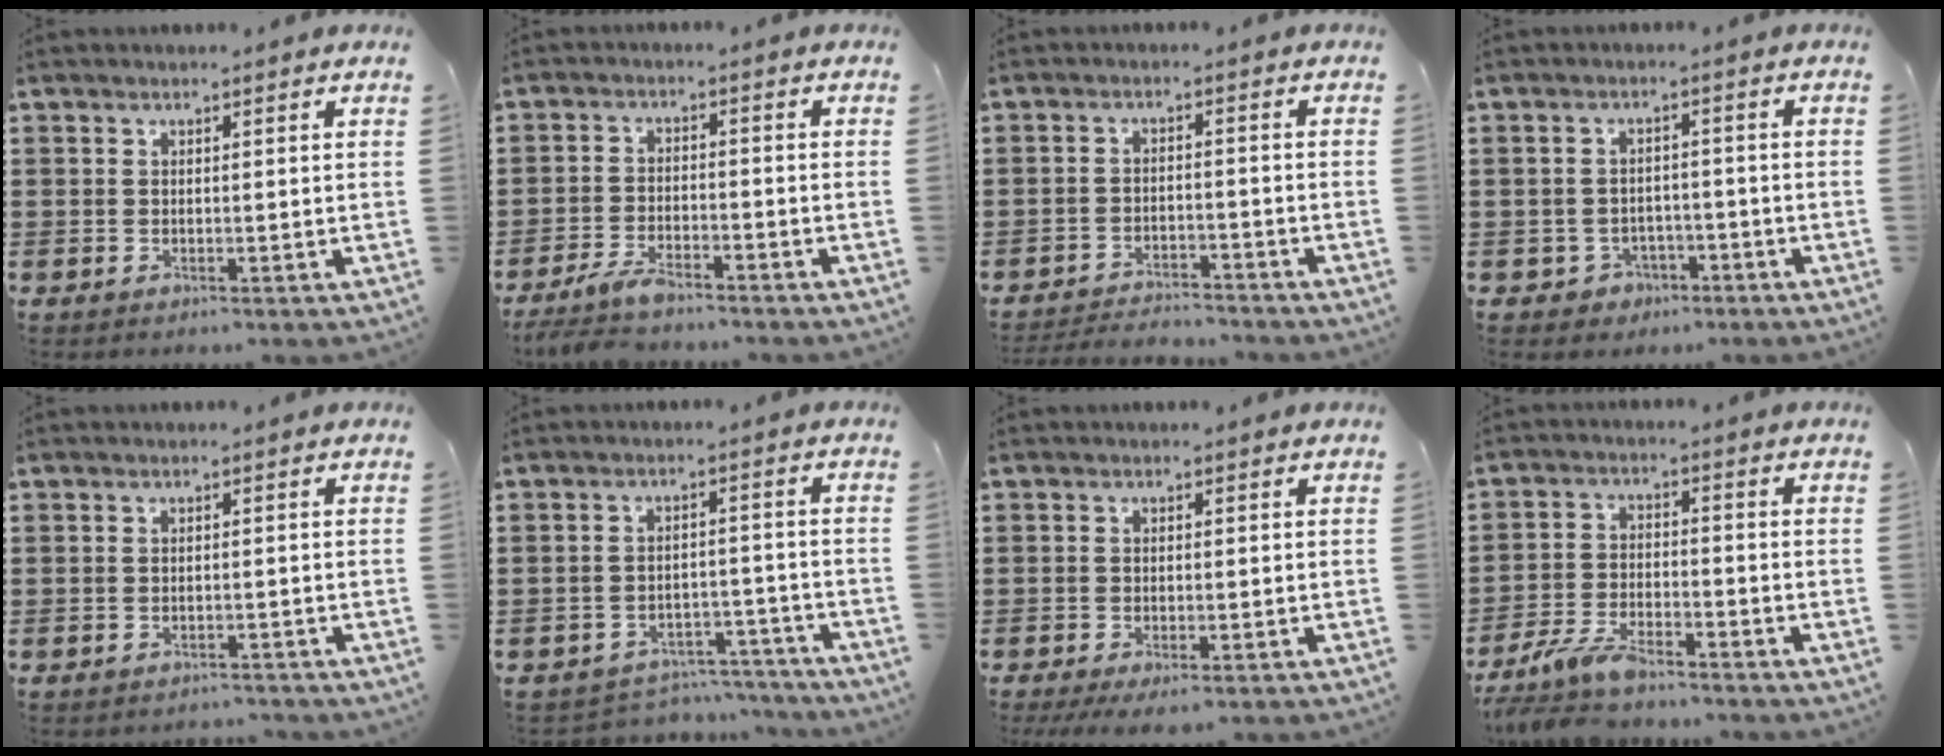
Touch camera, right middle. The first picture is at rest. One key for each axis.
{"total": 4.3, "fx": -3.8, "fy": 0.6, "fz": 1.8, "tx": -0.053, "ty": -0.008, "tz": -0.080}
{"total": 3.4, "fx": -3.4, "fy": 0.3, "fz": 0.1, "tx": -0.008, "ty": -0.001, "tz": -0.072}
{"total": 2.4, "fx": -1.8, "fy": 1.5, "fz": 0.2, "tx": -0.014, "ty": 0.000, "tz": -0.040}
{"total": 0.9, "fx": -0.9, "fy": 0.1, "fz": 0.1, "tx": -0.005, "ty": -0.002, "tz": -0.020}
{"total": 4.2, "fx": -4.1, "fy": 0.7, "fz": 0.1, "tx": -0.007, "ty": 0.006, "tz": -0.087}
{"total": 1.3, "fx": -1.0, "fy": 0.1, "fz": 0.9, "tx": -0.022, "ty": -0.005, "tz": -0.019}
{"total": 6.3, "fx": -5.5, "fy": 1.0, "fz": 2.9, "tx": -0.074, "ty": -0.007, "tz": -0.109}